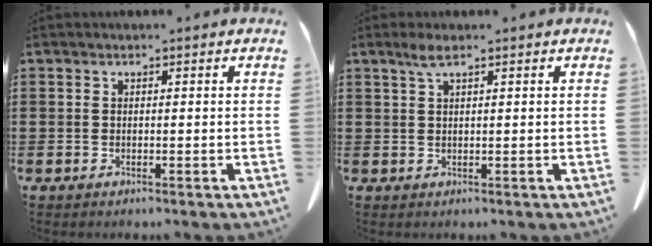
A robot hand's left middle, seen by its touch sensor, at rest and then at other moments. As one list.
[{"total": 2.2, "force": [1.2, 0.4, 1.8], "torque": [-0.040, 0.003, 0.020]}]